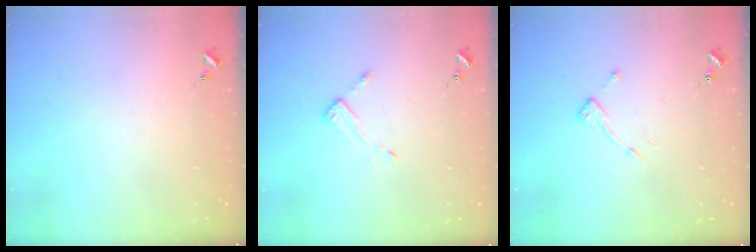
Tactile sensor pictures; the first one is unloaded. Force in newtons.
{"total": 3.1, "press": 3.1, "slide": 0.2}
{"total": 8.1, "press": 8.0, "slide": 0.4}